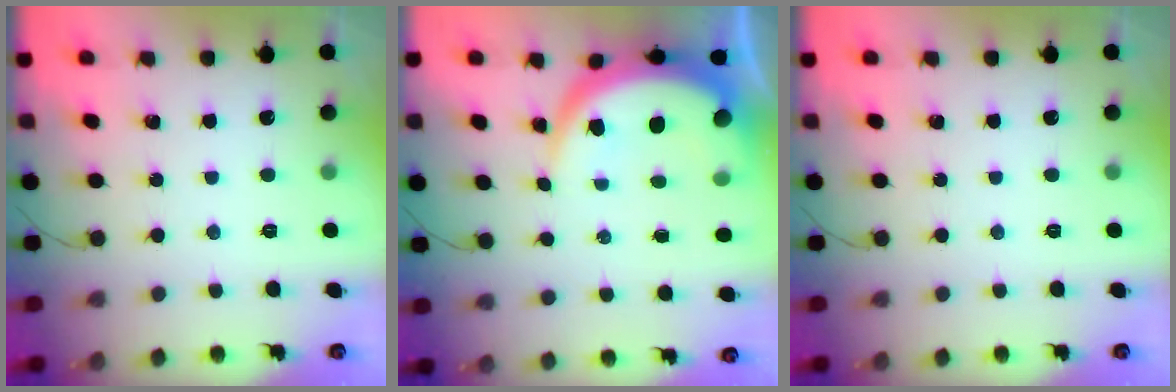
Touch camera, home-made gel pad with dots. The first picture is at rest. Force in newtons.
{"total": 11.4, "press": 11.3, "slide": 1.1}
{"total": 0.0}